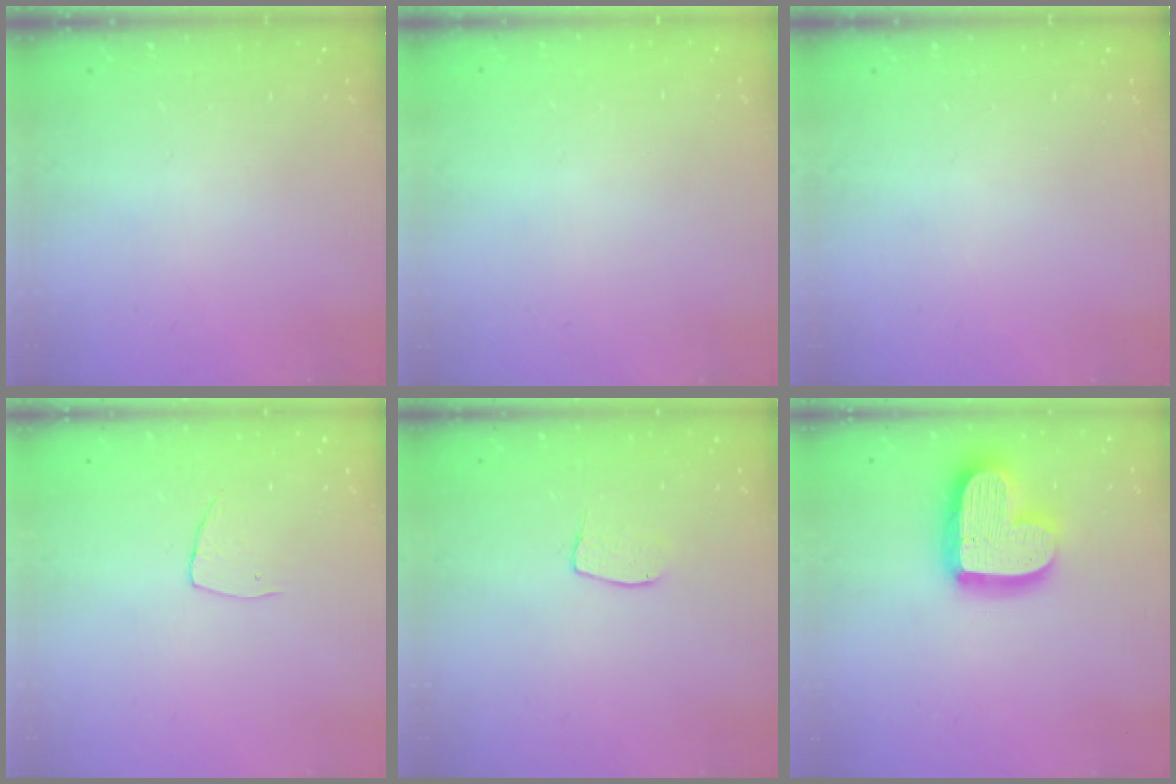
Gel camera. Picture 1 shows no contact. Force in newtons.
{"total": 0.0}
{"total": 0.0}
{"total": 4.8, "press": 4.8, "slide": 0.4}
{"total": 4.8, "press": 4.8, "slide": 0.3}
{"total": 19.2, "press": 19.1, "slide": 1.4}